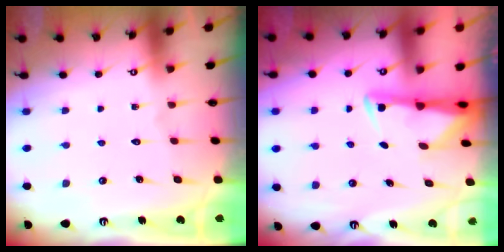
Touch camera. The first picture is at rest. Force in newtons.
{"total": 3.1, "press": 3.0, "slide": 0.6}